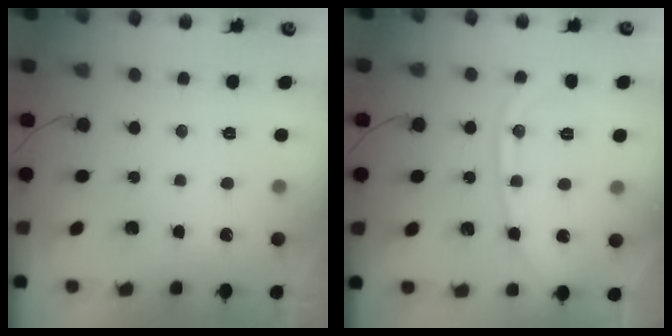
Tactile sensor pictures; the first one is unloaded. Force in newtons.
{"total": 9.3, "press": 9.3, "slide": 0.6}